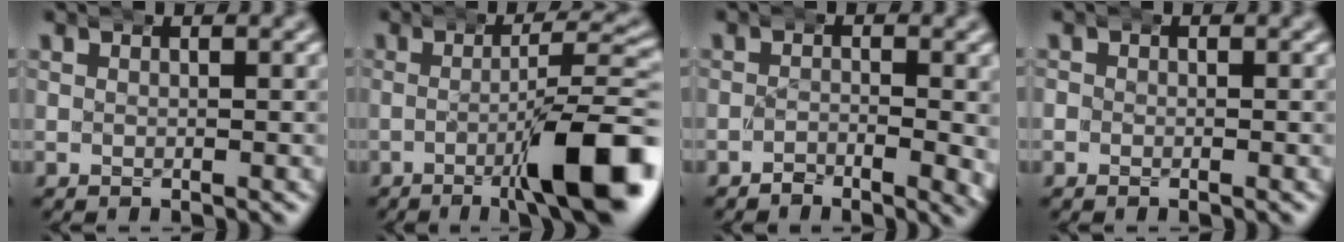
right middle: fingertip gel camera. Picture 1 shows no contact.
{"total": 8.9, "force": [-2.7, 2.0, 8.2], "torque": [-0.111, 0.006, -0.045]}
{"total": 1.6, "force": [-1.1, 0.3, 1.1], "torque": [-0.022, -0.003, -0.021]}
{"total": 1.0, "force": [-0.3, 0.9, 0.3], "torque": [-0.011, 0.003, -0.008]}